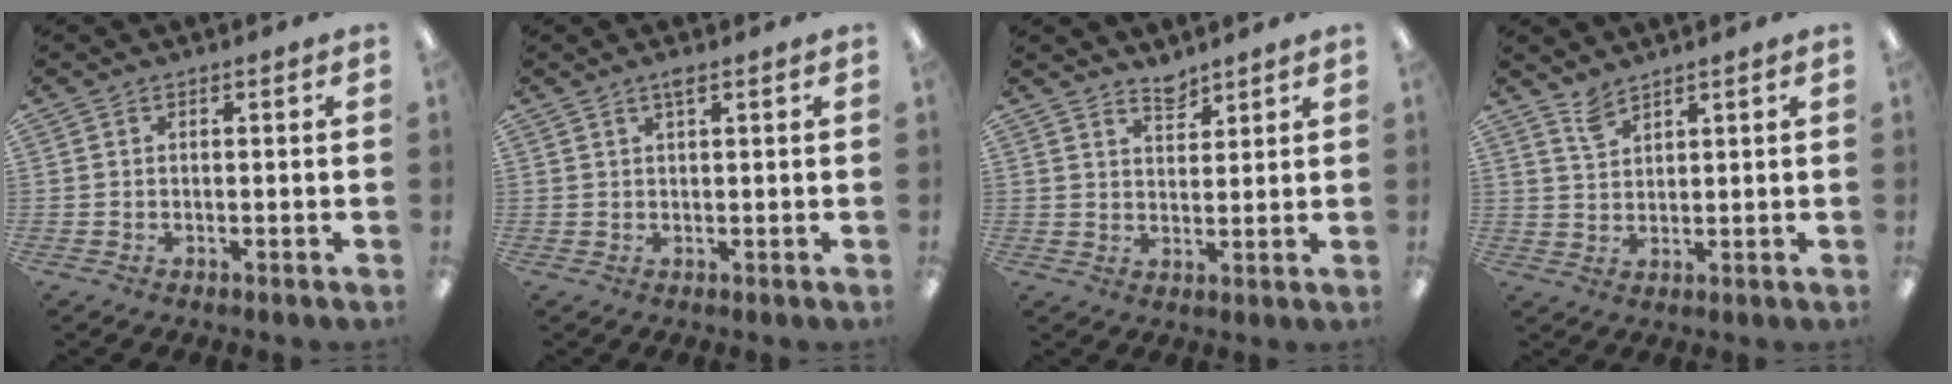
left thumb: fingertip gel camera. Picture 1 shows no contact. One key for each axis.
{"total": 2.0, "fx": 1.5, "fy": 0.4, "fz": 1.3, "tx": -0.022, "ty": -0.001, "tz": 0.025}
{"total": 4.1, "fx": 3.8, "fy": 1.2, "fz": 0.8, "tx": -0.005, "ty": -0.028, "tz": 0.068}
{"total": 4.0, "fx": 3.4, "fy": 1.3, "fz": 1.5, "tx": -0.037, "ty": -0.012, "tz": 0.065}